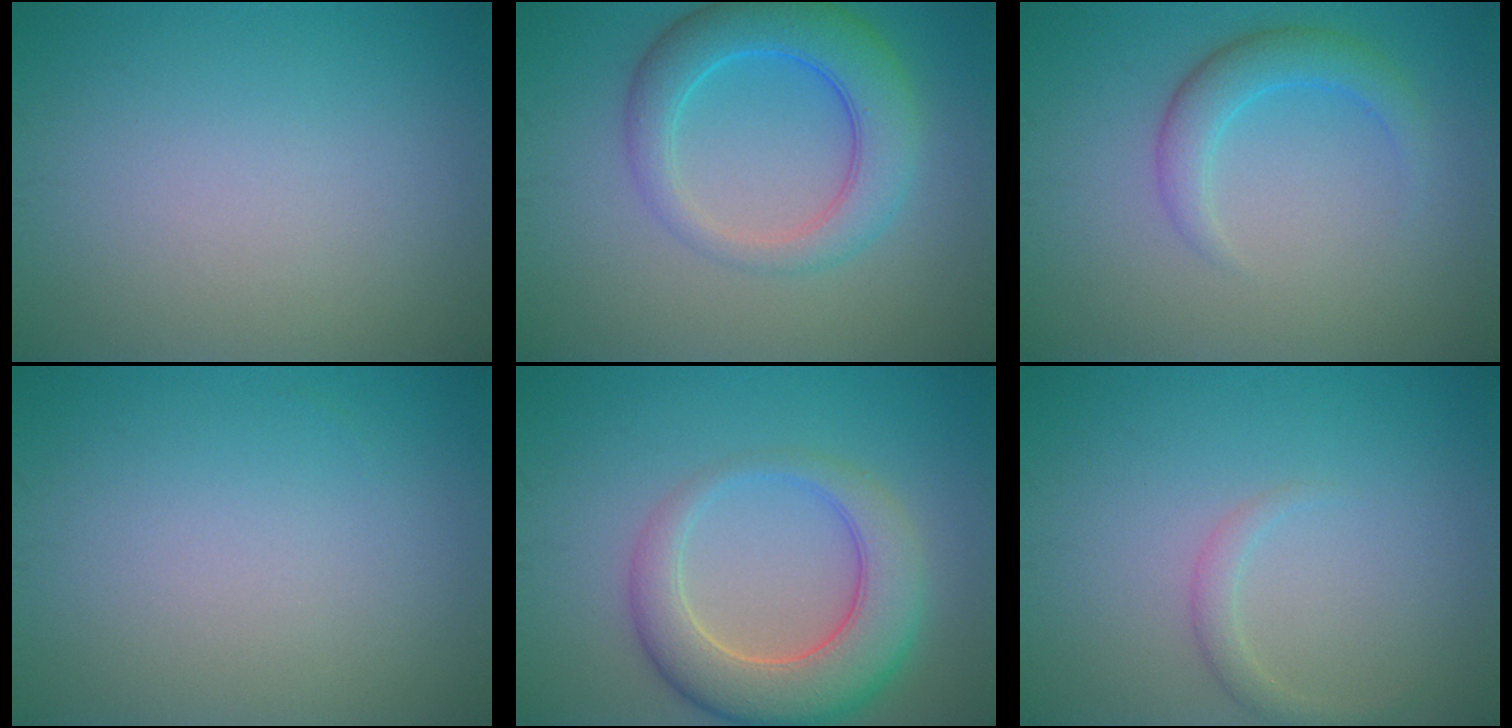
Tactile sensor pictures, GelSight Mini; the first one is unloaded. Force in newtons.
{"total": 5.8, "press": 5.8, "slide": 0.4}
{"total": 3.0, "press": 3.0, "slide": 0.1}
{"total": 0.0}
{"total": 7.1, "press": 7.1, "slide": 0.4}
{"total": 1.4, "press": 1.4, "slide": 0.1}